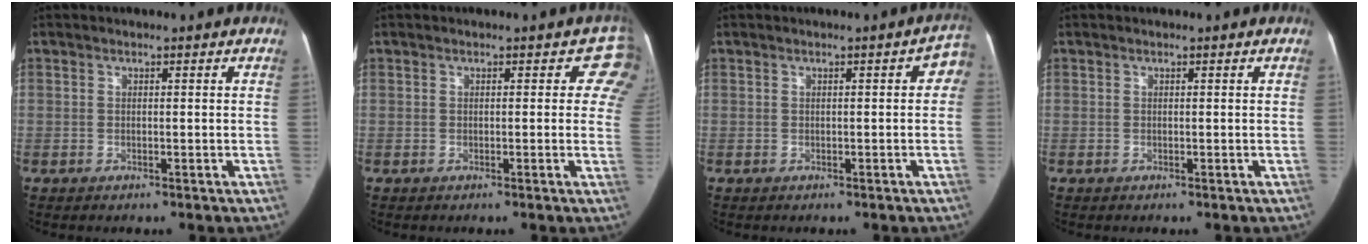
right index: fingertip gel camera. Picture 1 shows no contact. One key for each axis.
{"total": 3.7, "fx": 2.2, "fy": 2.6, "fz": 1.5, "tx": 0.012, "ty": -0.004, "tz": 0.000}
{"total": 2.7, "fx": 0.4, "fy": 1.1, "fz": 2.4, "tx": -0.013, "ty": 0.014, "tz": 0.000}
{"total": 0.0}